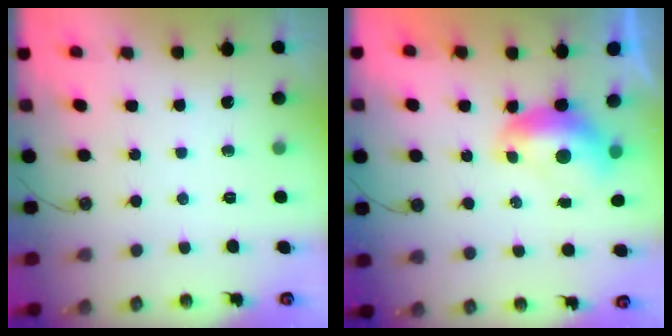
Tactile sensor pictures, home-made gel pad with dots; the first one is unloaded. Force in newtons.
{"total": 1.3, "press": 1.0, "slide": 0.8}